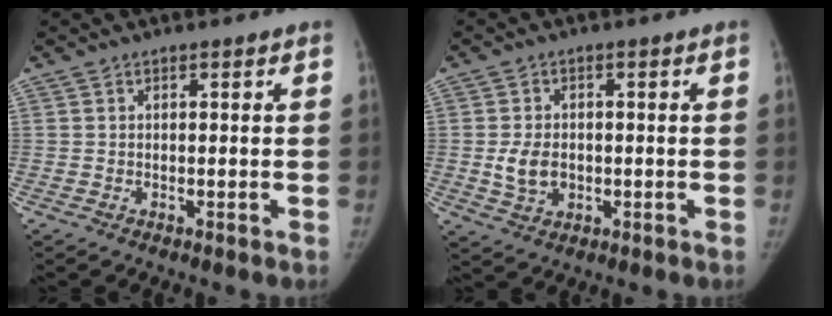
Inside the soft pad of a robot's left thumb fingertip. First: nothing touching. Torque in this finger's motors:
{"motor_torque": [-0.37, 0.62, 0.44, -0.49, 0.12]}